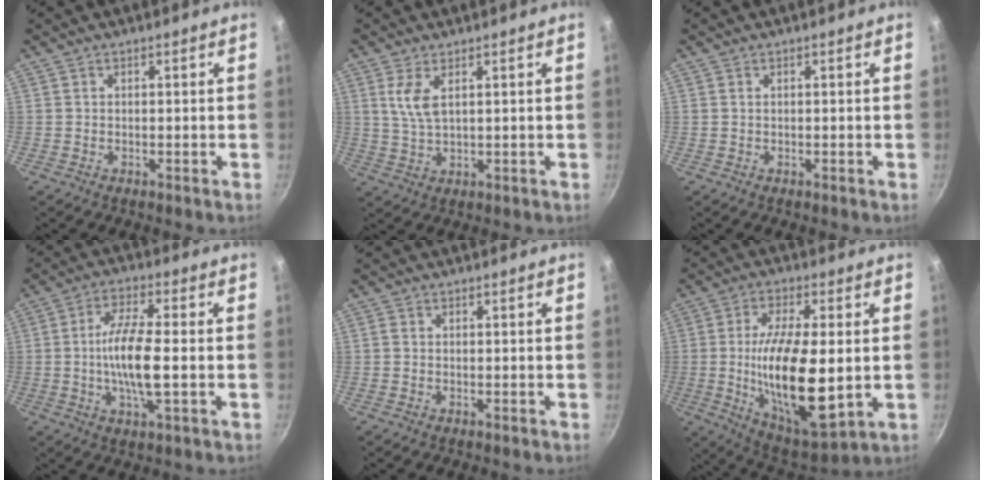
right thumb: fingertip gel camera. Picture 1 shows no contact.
{"total": 5.0, "force": [1.9, 2.1, 4.2], "torque": [-0.084, -0.012, 0.042]}
{"total": 0.0}
{"total": 10.6, "force": [-0.9, 2.7, 10.2], "torque": [-0.199, 0.012, -0.024]}
{"total": 0.7, "force": [-0.1, 0.6, 0.3], "torque": [-0.005, 0.002, -0.003]}
{"total": 20.2, "force": [-0.9, 7.5, 18.7], "torque": [-0.320, -0.011, -0.009]}